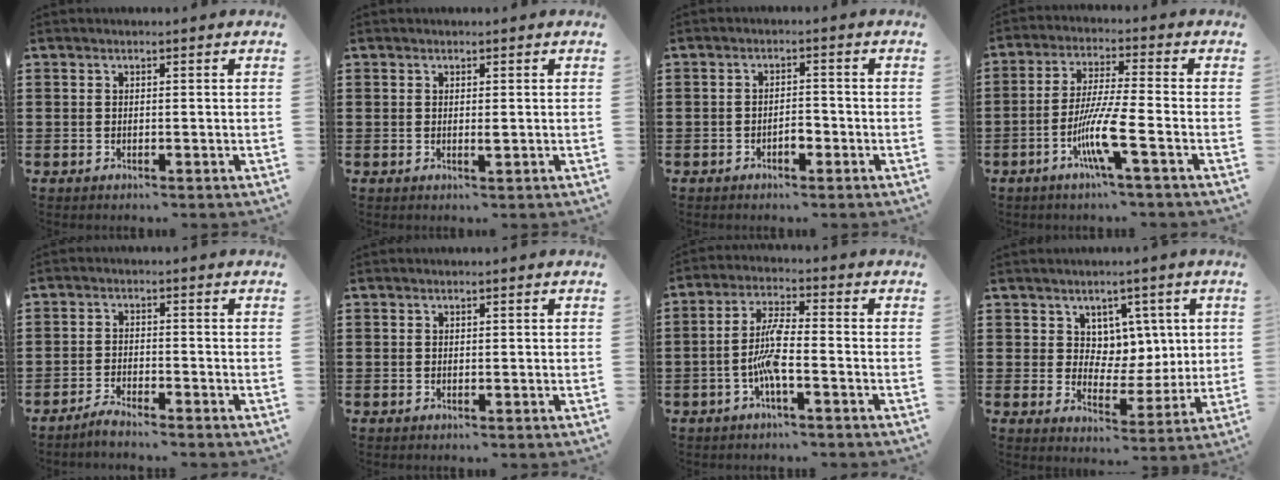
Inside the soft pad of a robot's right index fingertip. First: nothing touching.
{"total": 0.9, "force": [0.0, 0.1, 0.9], "torque": [-0.017, 0.000, 0.000]}
{"total": 2.5, "force": [-1.2, 1.0, 1.9], "torque": [-0.037, 0.003, -0.023]}
{"total": 8.9, "force": [-3.7, 0.4, 8.0], "torque": [-0.166, -0.015, -0.073]}
{"total": 2.4, "force": [-2.3, 0.0, 0.4], "torque": [-0.011, 0.005, -0.047]}
{"total": 0.0}
{"total": 6.7, "force": [-2.2, 1.5, 6.2], "torque": [-0.142, -0.007, -0.048]}
{"total": 6.4, "force": [3.4, 5.1, 1.8], "torque": [-0.051, -0.007, 0.062]}